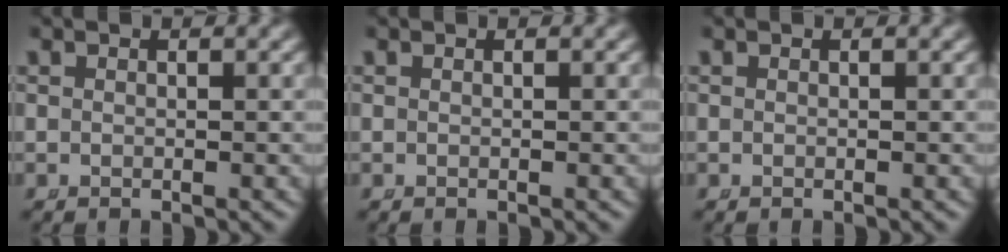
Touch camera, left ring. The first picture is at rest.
{"total": 0.0}
{"total": 0.0}